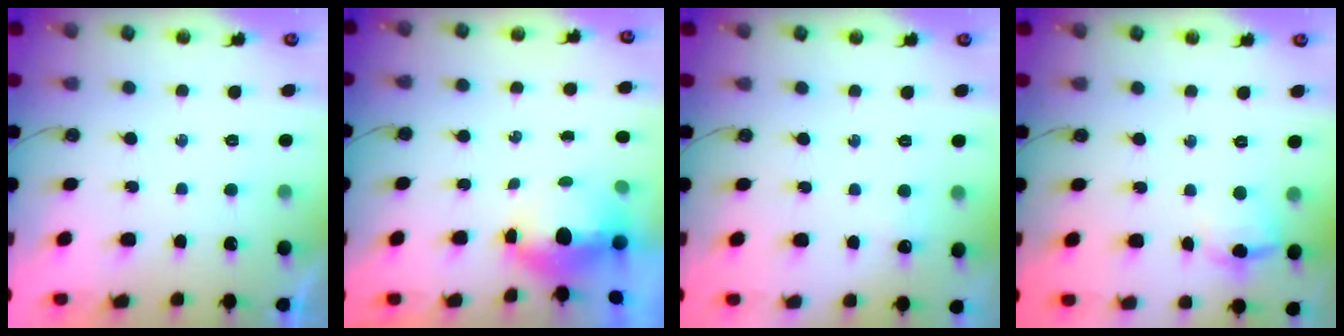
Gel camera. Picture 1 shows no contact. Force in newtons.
{"total": 12.6, "press": 6.4, "slide": 10.8}
{"total": 4.7, "press": 3.9, "slide": 2.5}
{"total": 8.9, "press": 8.8, "slide": 1.2}